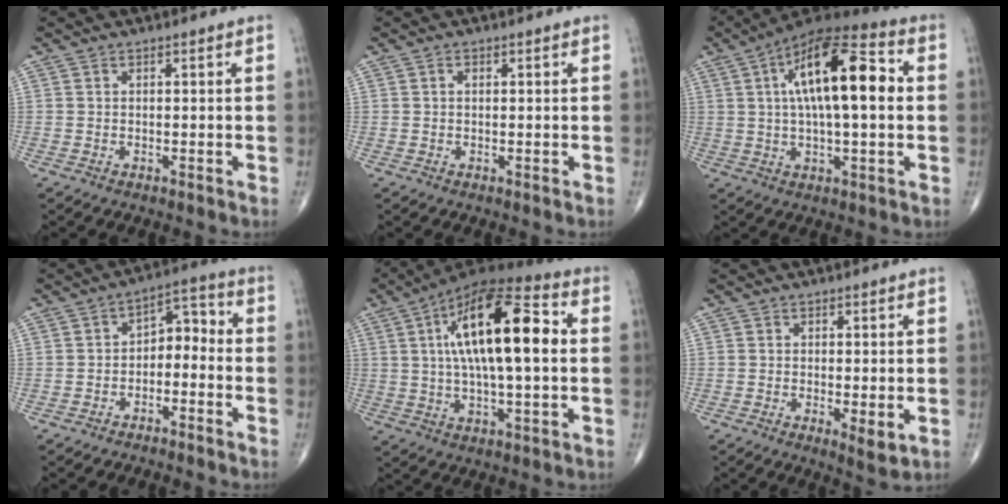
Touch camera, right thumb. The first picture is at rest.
{"total": 0.8, "force": [0.3, 0.5, 0.5], "torque": [-0.010, 0.001, 0.004]}
{"total": 19.5, "force": [3.3, 7.0, 17.8], "torque": [-0.287, 0.025, 0.044]}
{"total": 6.2, "force": [-2.0, 4.0, 4.3], "torque": [-0.040, 0.046, -0.042]}
{"total": 21.5, "force": [3.6, 7.6, 19.7], "torque": [-0.331, 0.021, 0.050]}
{"total": 3.2, "force": [-0.4, 1.0, 3.0], "torque": [-0.048, -0.014, -0.008]}